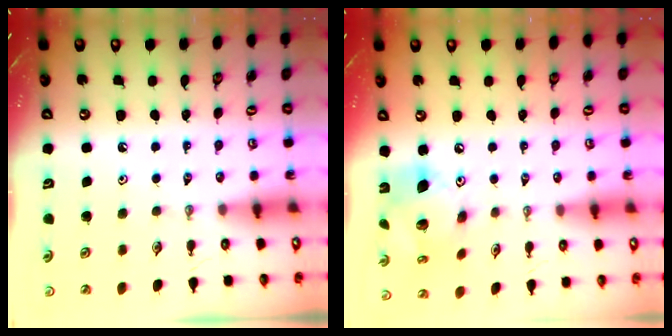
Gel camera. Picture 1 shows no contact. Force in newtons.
{"total": 13.5, "press": 13.5, "slide": 0.9}